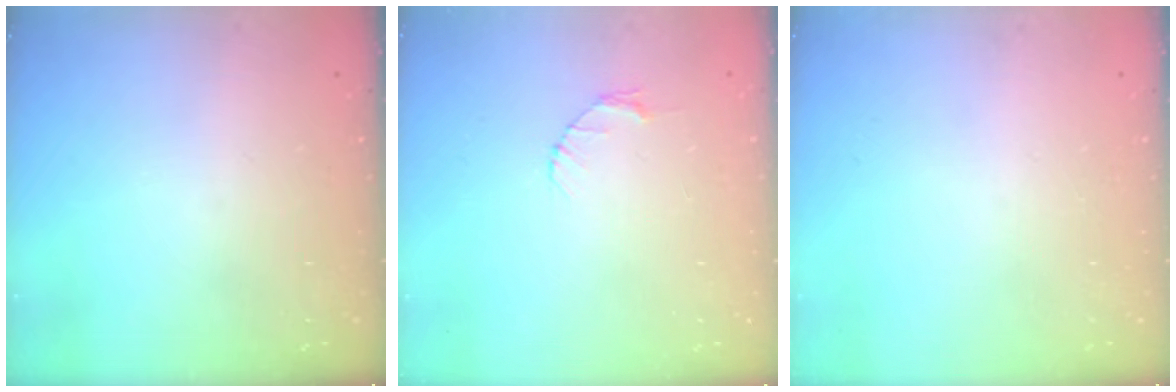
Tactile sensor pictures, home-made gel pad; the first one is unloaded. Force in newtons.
{"total": 2.6, "press": 2.6, "slide": 0.3}
{"total": 0.0}